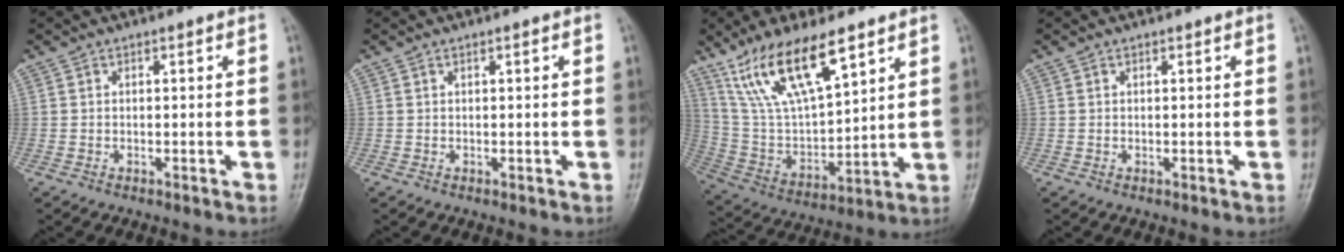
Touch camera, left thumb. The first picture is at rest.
{"total": 0.0}
{"total": 17.3, "force": [10.8, 5.8, 12.1], "torque": [-0.209, -0.041, 0.222]}
{"total": 0.0}